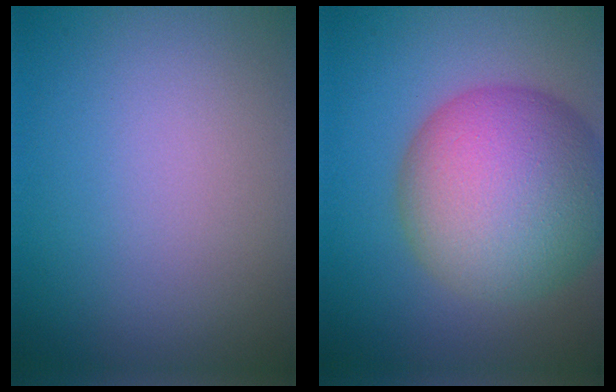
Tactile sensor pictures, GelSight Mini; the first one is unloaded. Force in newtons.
{"total": 13.3, "press": 13.3, "slide": 0.4}